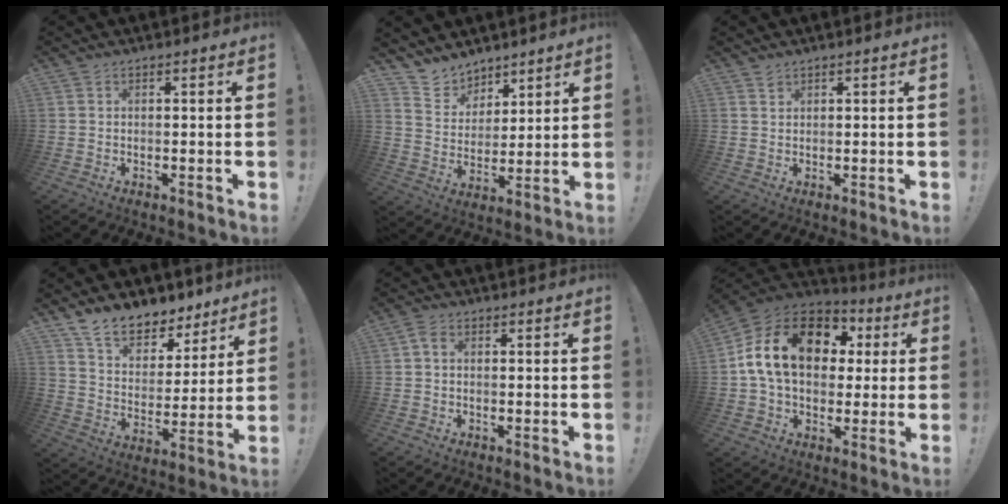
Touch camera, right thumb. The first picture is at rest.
{"total": 9.3, "force": [7.9, 4.9, 0.3], "torque": [-0.021, -0.075, 0.156]}
{"total": 0.8, "force": [0.7, 0.4, 0.2], "torque": [-0.003, -0.001, 0.014]}
{"total": 12.0, "force": [10.1, 5.4, 3.8], "torque": [-0.077, -0.077, 0.189]}
{"total": 2.0, "force": [0.3, 1.3, 1.5], "torque": [-0.037, 0.009, 0.006]}
{"total": 20.0, "force": [4.6, 13.7, 13.9], "torque": [-0.238, 0.008, 0.086]}